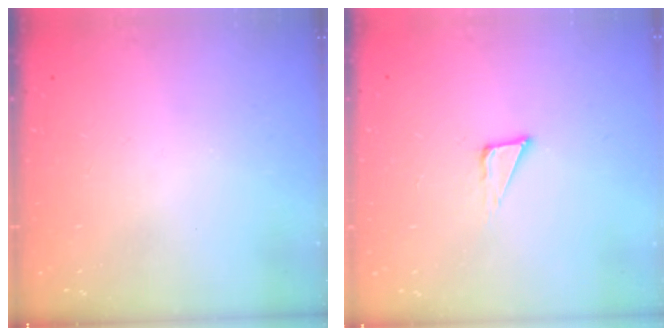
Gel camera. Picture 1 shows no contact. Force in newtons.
{"total": 3.2, "press": 3.1, "slide": 0.8}